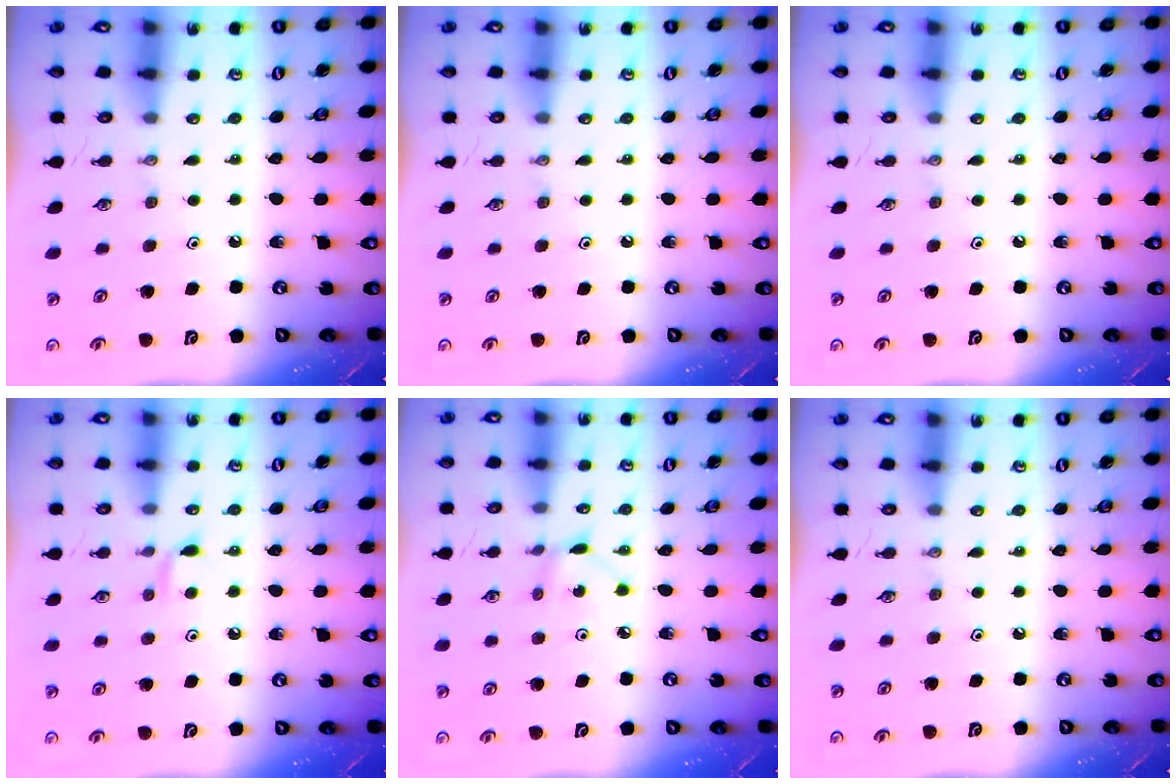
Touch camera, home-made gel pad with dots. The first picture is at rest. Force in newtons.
{"total": 0.0}
{"total": 0.0}
{"total": 5.2, "press": 5.2, "slide": 0.7}
{"total": 2.0, "press": 2.0, "slide": 0.2}
{"total": 0.0}